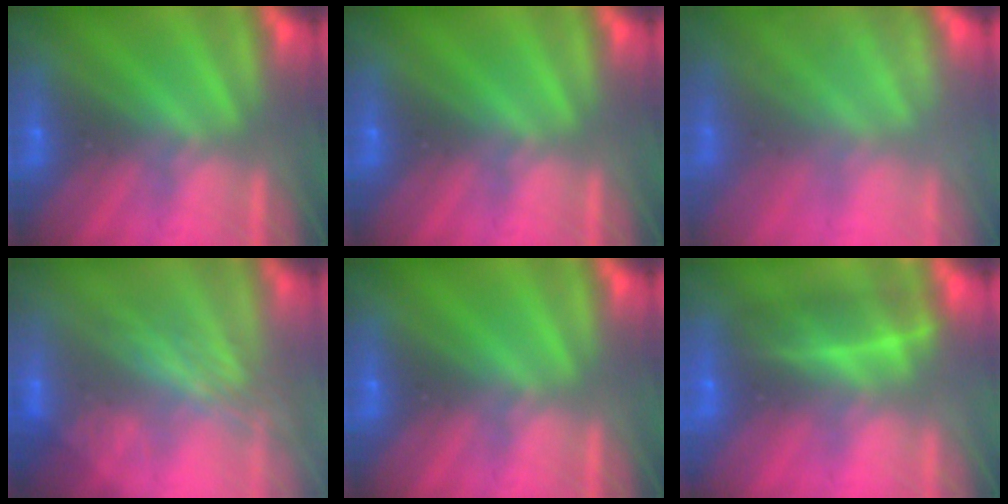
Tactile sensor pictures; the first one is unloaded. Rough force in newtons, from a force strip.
{"total": 0.0}
{"total": 2.2}
{"total": 2.8}
{"total": 0.0}
{"total": 2.0}